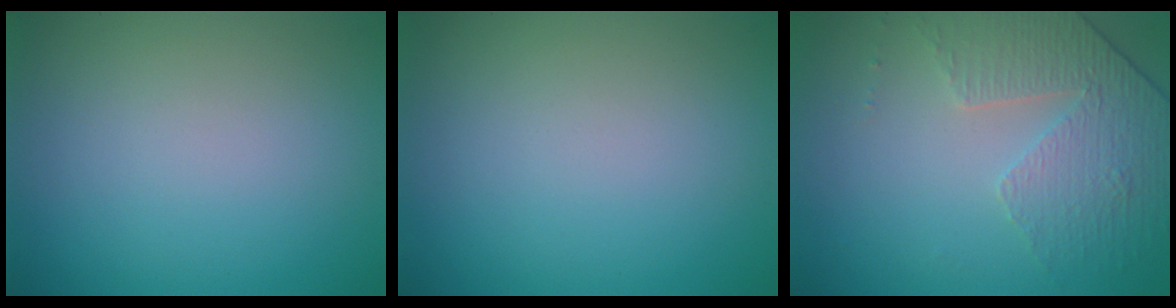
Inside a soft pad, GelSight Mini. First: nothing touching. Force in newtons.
{"total": 0.0}
{"total": 4.6, "press": 3.3, "slide": 3.3}